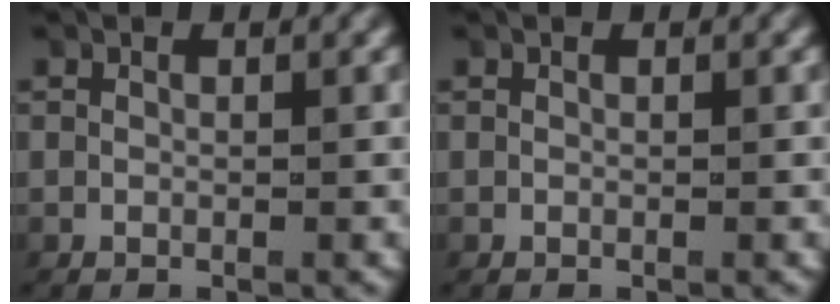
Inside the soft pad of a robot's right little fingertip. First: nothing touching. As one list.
[{"total": 0.0}]